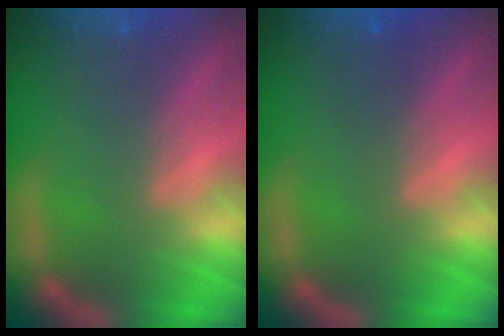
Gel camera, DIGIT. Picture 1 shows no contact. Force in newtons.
{"total": 1.0}